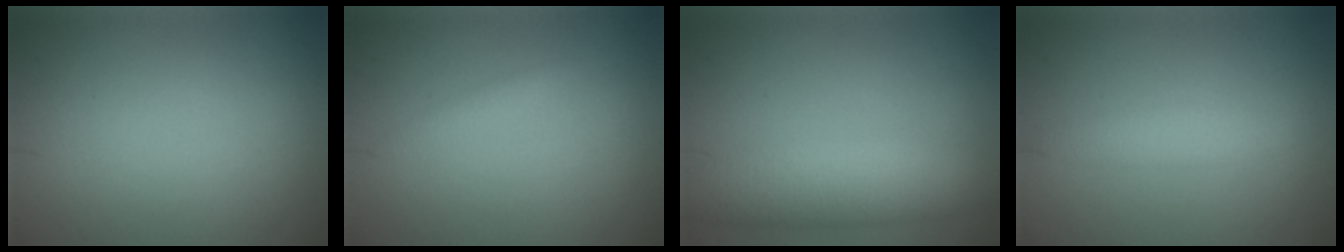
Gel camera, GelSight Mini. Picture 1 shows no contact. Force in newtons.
{"total": 0.8, "press": 0.8, "slide": 0.1}
{"total": 6.0, "press": 6.0, "slide": 0.4}
{"total": 2.1, "press": 2.1, "slide": 0.1}